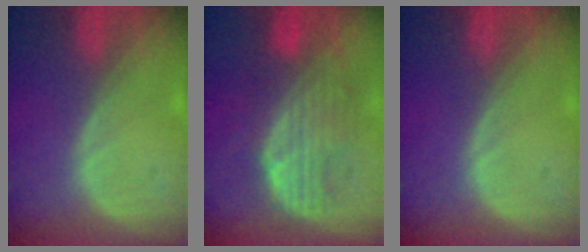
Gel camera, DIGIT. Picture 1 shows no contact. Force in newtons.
{"total": 9.2, "press": 8.4, "slide": 3.7}
{"total": 0.0}